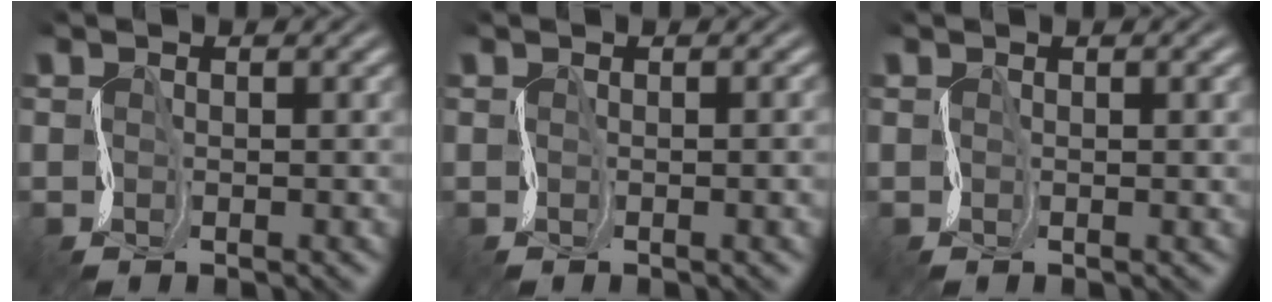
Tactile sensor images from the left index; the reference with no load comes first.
{"total": 3.4, "force": [0.0, 1.6, 3.0], "torque": [-0.024, 0.013, -0.005]}
{"total": 2.1, "force": [0.6, 0.8, 1.8], "torque": [-0.013, 0.011, 0.000]}